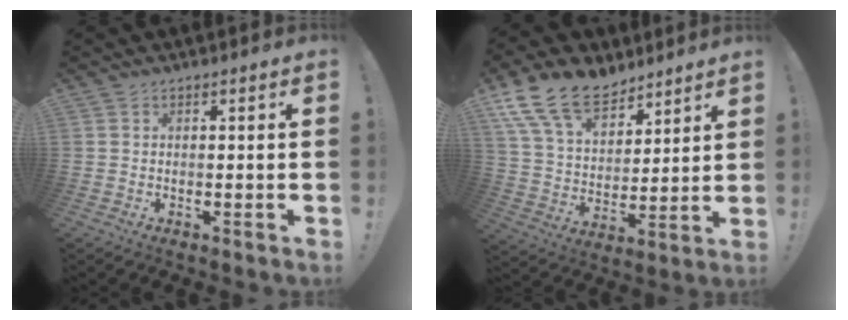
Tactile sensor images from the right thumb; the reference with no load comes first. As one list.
[{"total": 17.1, "force": [11.9, 9.6, 7.6], "torque": [-0.146, -0.076, 0.225]}]